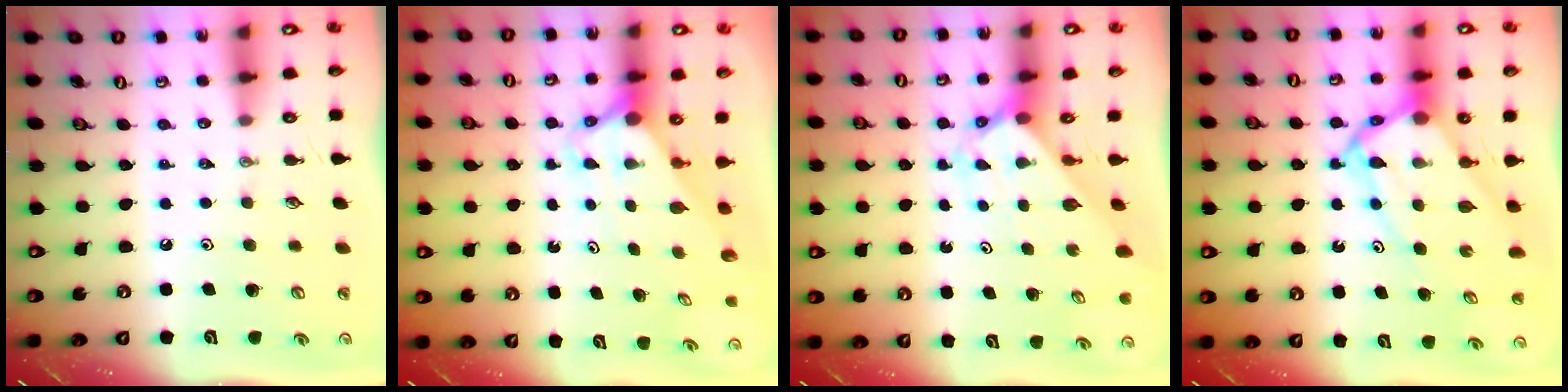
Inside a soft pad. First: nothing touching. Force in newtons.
{"total": 2.8, "press": 2.8, "slide": 0.0}
{"total": 2.1, "press": 2.1, "slide": 0.2}
{"total": 11.3, "press": 11.2, "slide": 1.1}